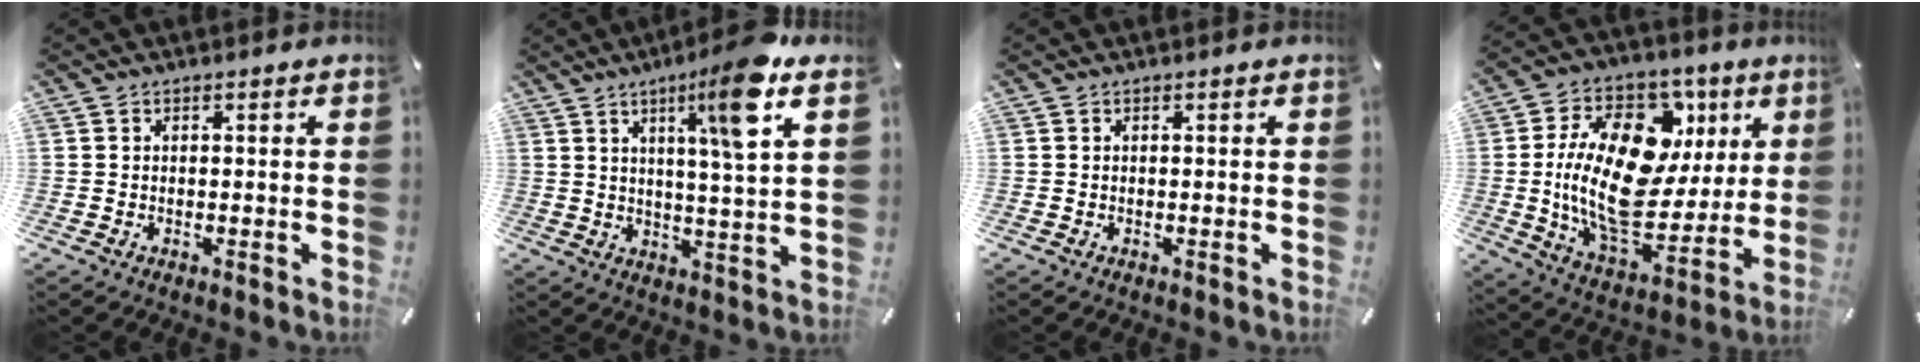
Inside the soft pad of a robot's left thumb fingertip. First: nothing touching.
{"total": 12.8, "force": [6.5, 1.1, 10.9], "torque": [-0.172, -0.021, 0.094]}
{"total": 0.0}
{"total": 25.1, "force": [4.2, 15.7, 19.1], "torque": [-0.361, -0.023, 0.076]}